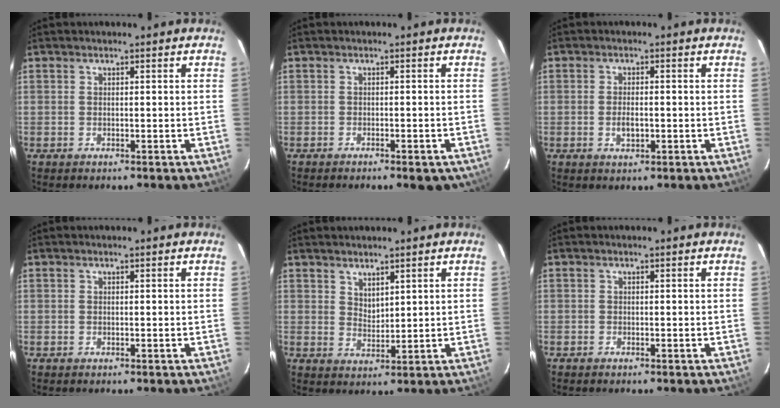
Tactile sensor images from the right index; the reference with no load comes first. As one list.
[{"total": 4.3, "force": [-3.1, 1.6, 2.4], "torque": [-0.037, 0.000, -0.029]}, {"total": 3.1, "force": [-0.7, 1.4, 2.7], "torque": [-0.049, -0.002, -0.011]}, {"total": 0.0}, {"total": 3.1, "force": [2.5, 1.3, 1.3], "torque": [-0.018, -0.001, 0.046]}, {"total": 0.5, "force": [-0.4, 0.3, -0.1], "torque": [-0.001, 0.001, -0.010]}]